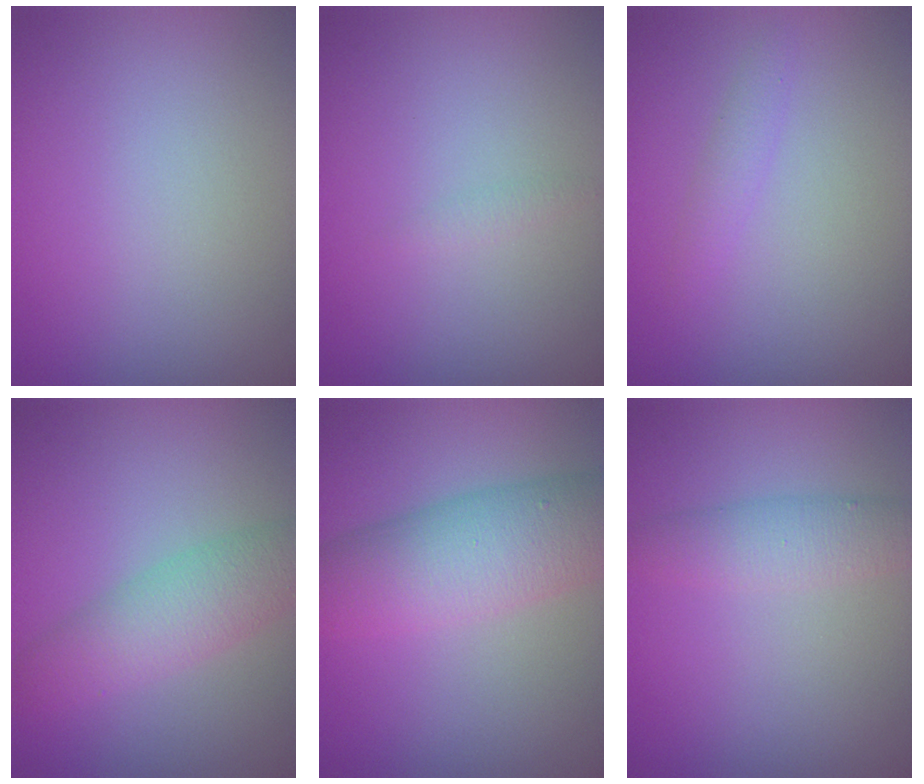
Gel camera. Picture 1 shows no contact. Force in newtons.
{"total": 0.6, "press": 0.6, "slide": 0.0}
{"total": 1.2, "press": 1.2, "slide": 0.1}
{"total": 4.5, "press": 4.5, "slide": 0.0}
{"total": 7.5, "press": 7.5, "slide": 0.2}
{"total": 2.9, "press": 2.9, "slide": 0.0}